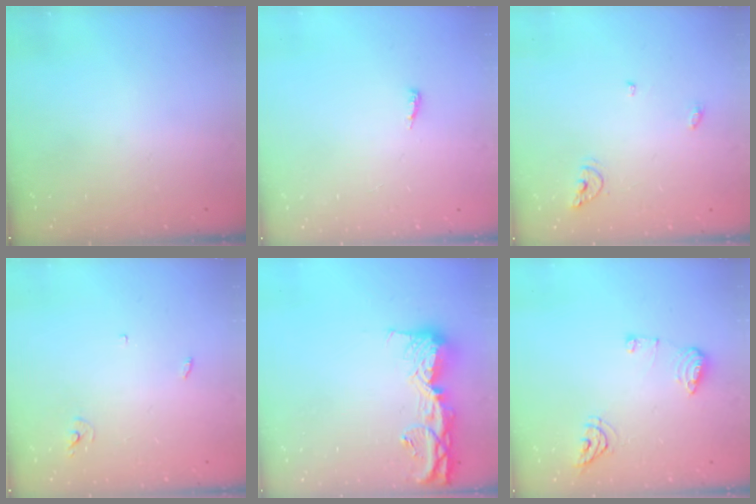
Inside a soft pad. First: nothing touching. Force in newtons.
{"total": 4.6, "press": 4.5, "slide": 0.9}
{"total": 5.8, "press": 5.8, "slide": 0.4}
{"total": 2.4, "press": 2.4, "slide": 0.1}
{"total": 14.4, "press": 14.3, "slide": 1.5}
{"total": 8.6, "press": 8.5, "slide": 0.1}